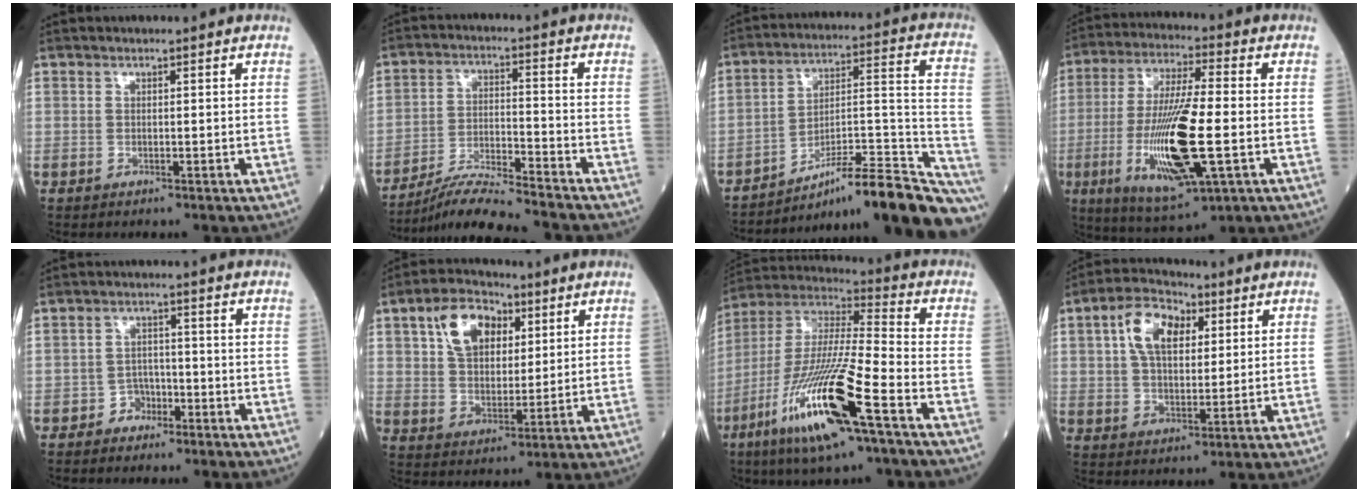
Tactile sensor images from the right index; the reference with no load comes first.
{"total": 10.2, "force": [-9.4, -1.1, 3.7], "torque": [-0.064, -0.011, -0.165]}
{"total": 23.8, "force": [-20.3, 1.4, 12.4], "torque": [-0.110, 0.026, -0.298]}
{"total": 16.8, "force": [-3.8, 2.6, 16.1], "torque": [-0.325, -0.023, -0.058]}
{"total": 2.6, "force": [-1.7, 1.9, 0.4], "torque": [-0.005, 0.012, -0.031]}
{"total": 10.0, "force": [4.3, 6.0, 6.8], "torque": [-0.132, 0.025, 0.079]}
{"total": 19.8, "force": [-9.6, 1.5, 17.3], "torque": [-0.387, -0.046, -0.184]}
{"total": 9.3, "force": [3.4, 5.1, 7.0], "torque": [-0.135, 0.026, 0.060]}